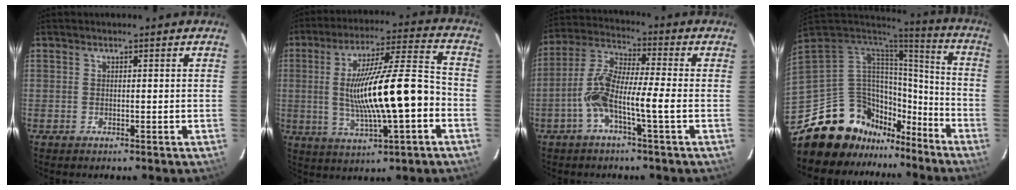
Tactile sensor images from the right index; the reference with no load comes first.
{"total": 17.0, "force": [-2.5, 1.8, 16.7], "torque": [-0.292, 0.013, -0.035]}
{"total": 9.5, "force": [-2.9, 0.8, 9.0], "torque": [-0.189, 0.021, -0.063]}
{"total": 21.3, "force": [-17.2, 11.2, 5.7], "torque": [-0.126, 0.068, -0.266]}